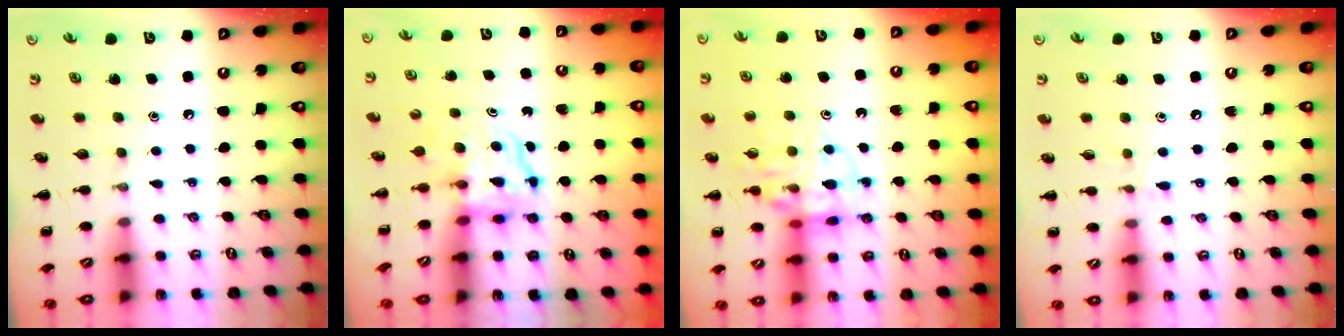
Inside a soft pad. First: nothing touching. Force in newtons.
{"total": 3.9, "press": 3.9, "slide": 0.4}
{"total": 13.3, "press": 13.2, "slide": 2.0}
{"total": 5.8, "press": 5.5, "slide": 1.9}